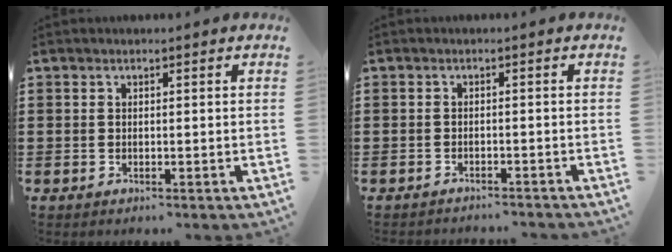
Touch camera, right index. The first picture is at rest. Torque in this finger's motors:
{"motor_torque": [-2.14, 0.00, -1.05, -0.11]}